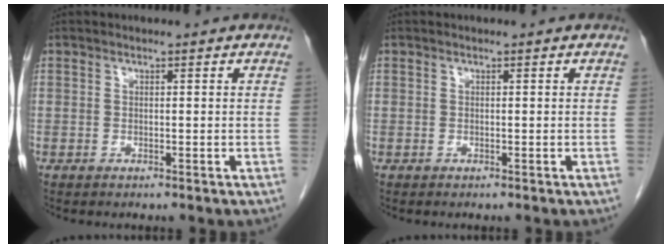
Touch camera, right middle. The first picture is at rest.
{"total": 0.0}